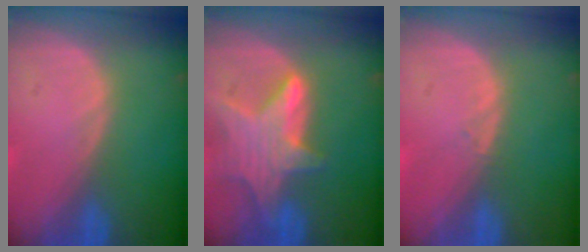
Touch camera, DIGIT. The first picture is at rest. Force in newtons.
{"total": 7.5, "press": 7.0, "slide": 2.9}
{"total": 0.6, "press": 0.5, "slide": 0.4}